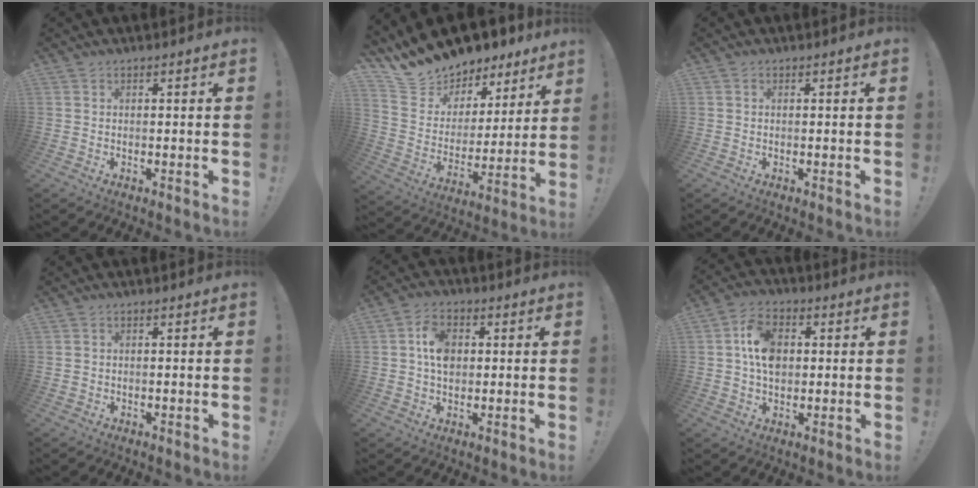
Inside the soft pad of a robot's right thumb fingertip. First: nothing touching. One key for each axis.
{"total": 15.1, "fx": 13.5, "fy": 6.3, "fz": 2.2, "tx": -0.055, "ty": -0.113, "tz": 0.254}
{"total": 0.0}
{"total": 1.0, "fx": -0.5, "fy": 0.8, "fz": 0.3, "tx": -0.005, "ty": 0.003, "tz": -0.008}
{"total": 9.3, "fx": 1.5, "fy": 6.8, "fz": 6.2, "tx": -0.094, "ty": 0.006, "tz": 0.030}
{"total": 11.4, "fx": 1.8, "fy": 8.3, "fz": 7.5, "tx": -0.125, "ty": 0.007, "tz": 0.035}